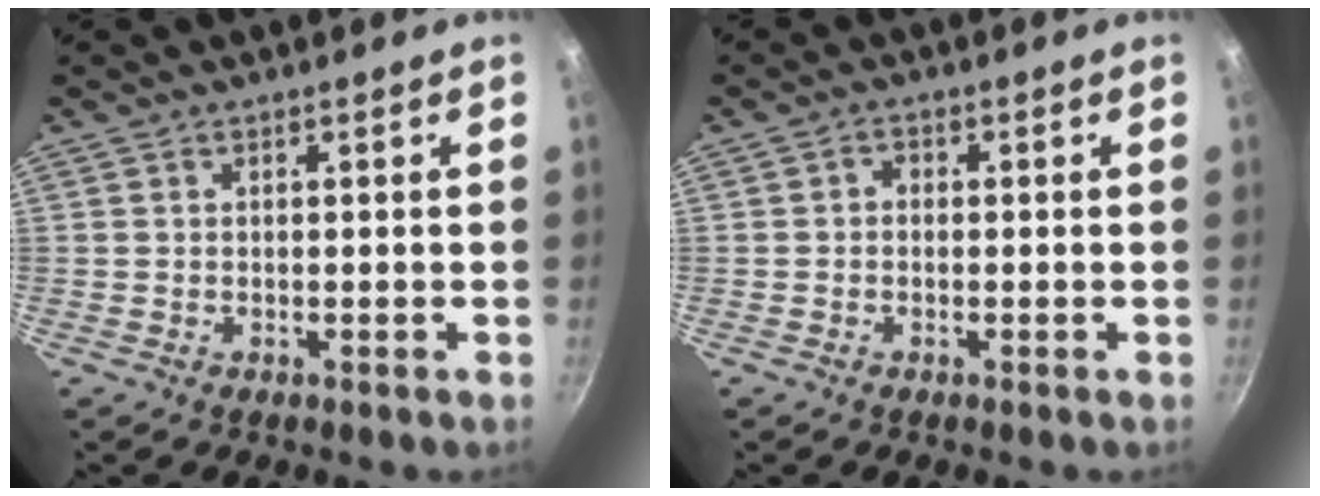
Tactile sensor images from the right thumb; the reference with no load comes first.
{"total": 1.6, "force": [-0.3, 1.3, 0.8], "torque": [-0.012, 0.007, -0.007]}